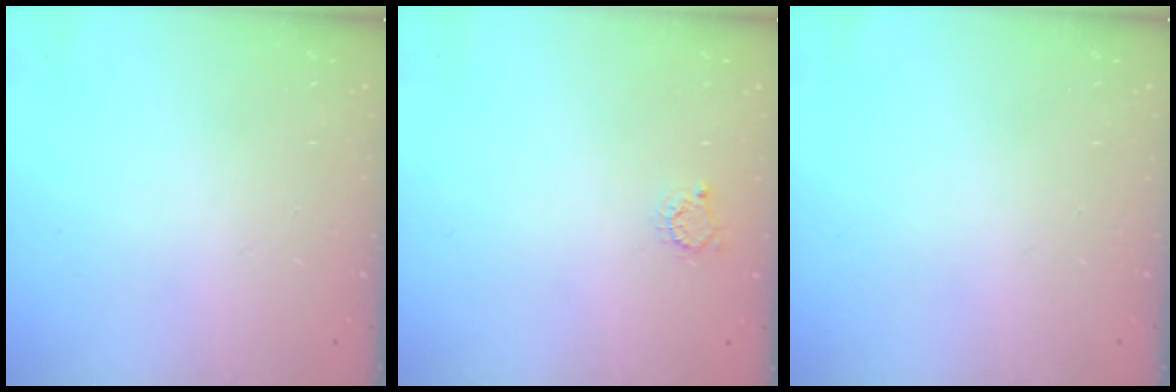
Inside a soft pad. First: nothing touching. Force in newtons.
{"total": 2.8, "press": 2.8, "slide": 0.4}
{"total": 0.0}